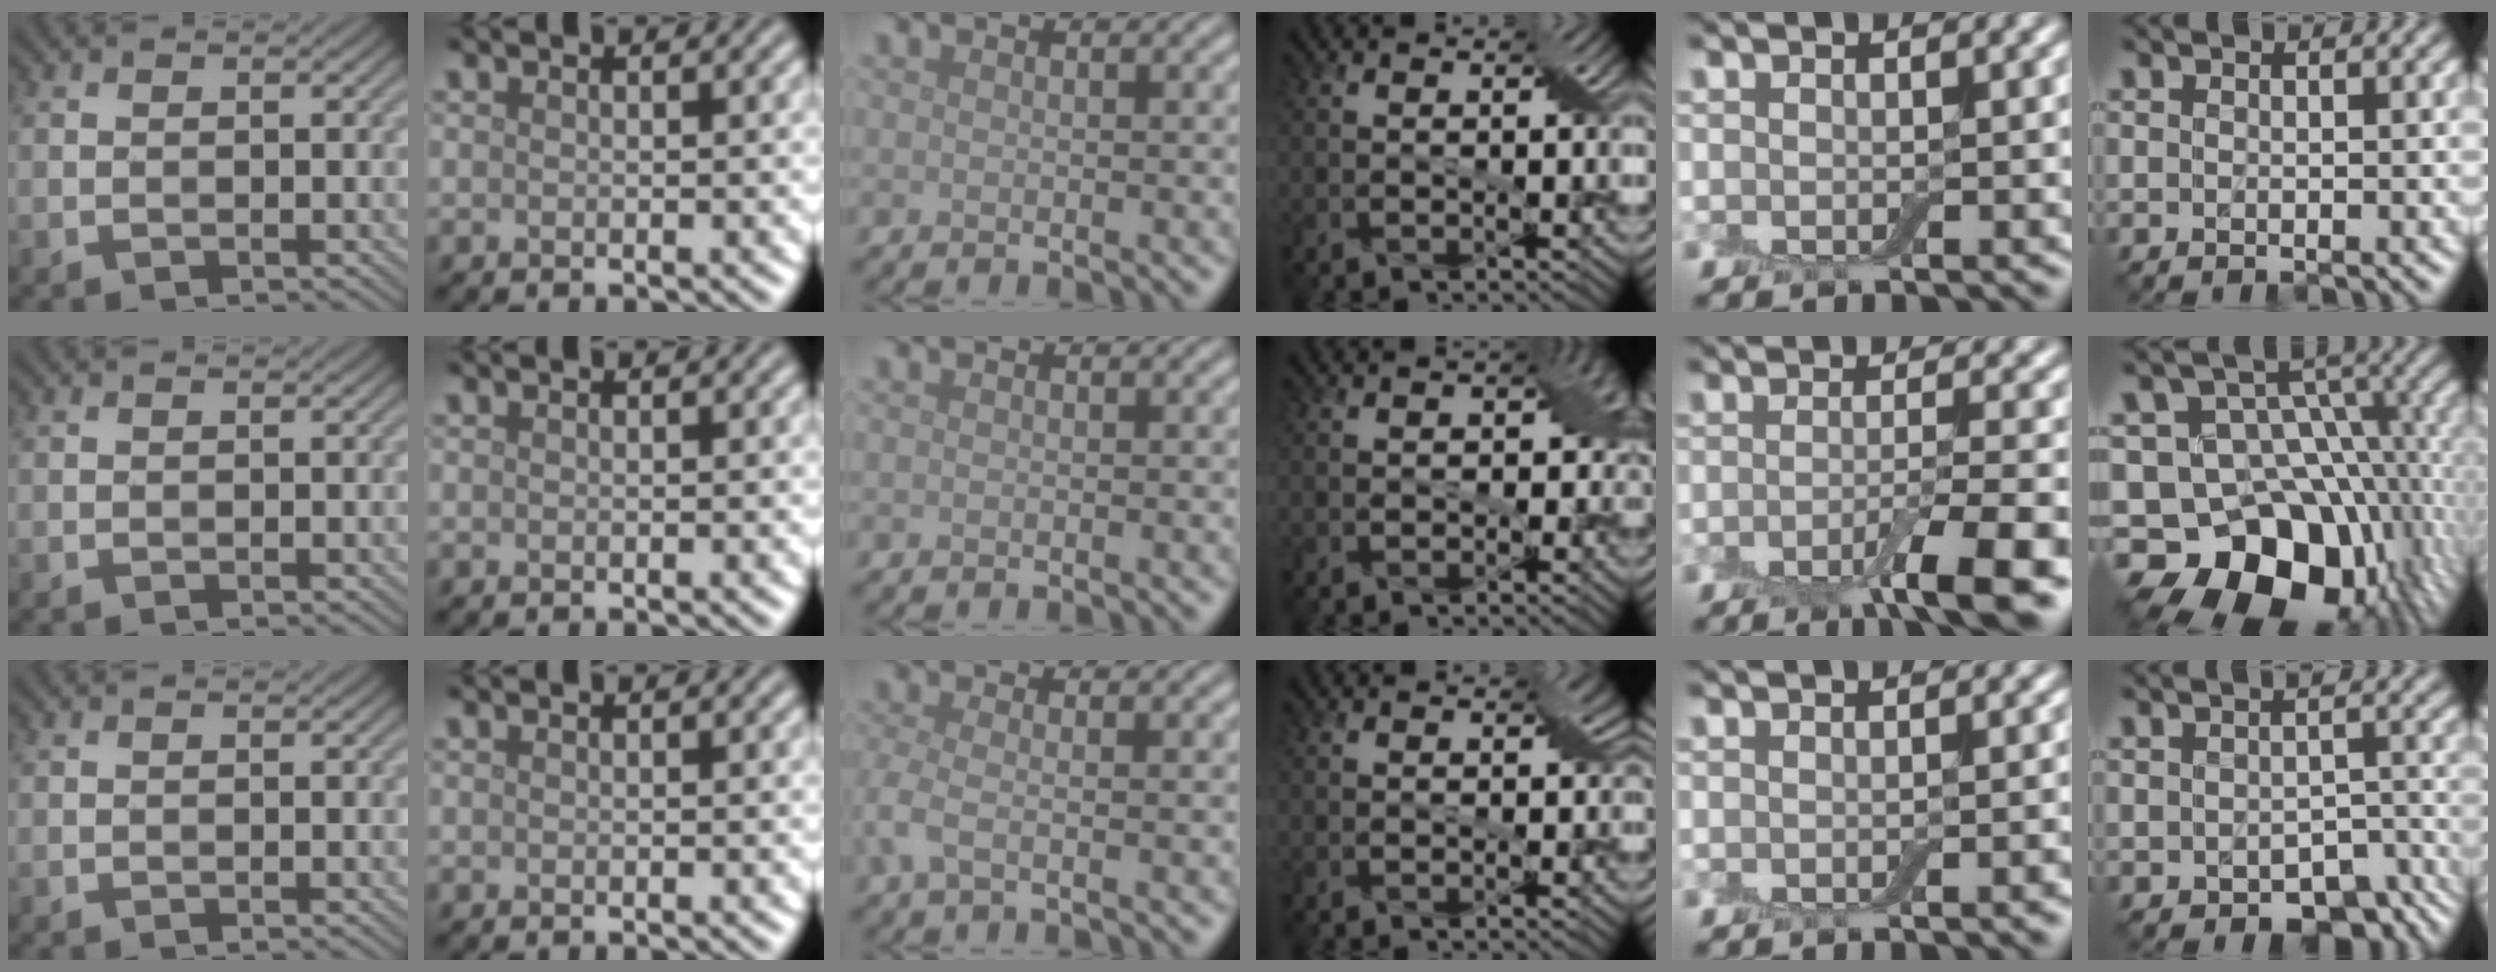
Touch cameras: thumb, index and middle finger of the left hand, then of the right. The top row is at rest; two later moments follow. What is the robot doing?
{"motion": "wrap", "object": "cling film"}